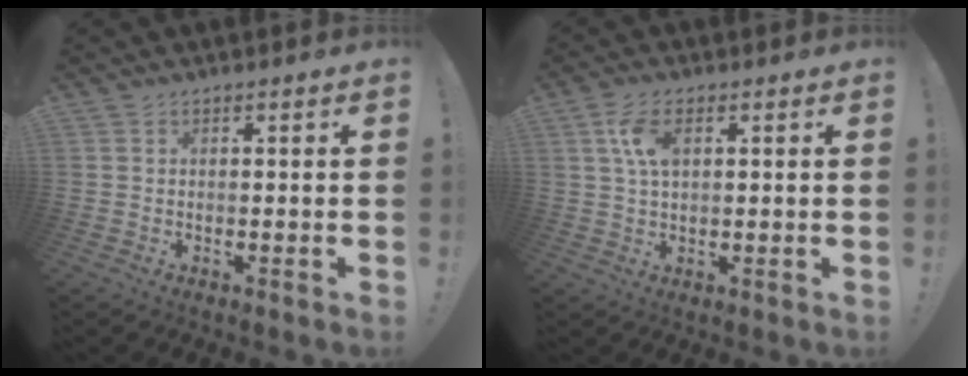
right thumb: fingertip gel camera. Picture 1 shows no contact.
{"total": 6.9, "force": [2.1, 3.8, 5.4], "torque": [-0.099, -0.001, 0.035]}